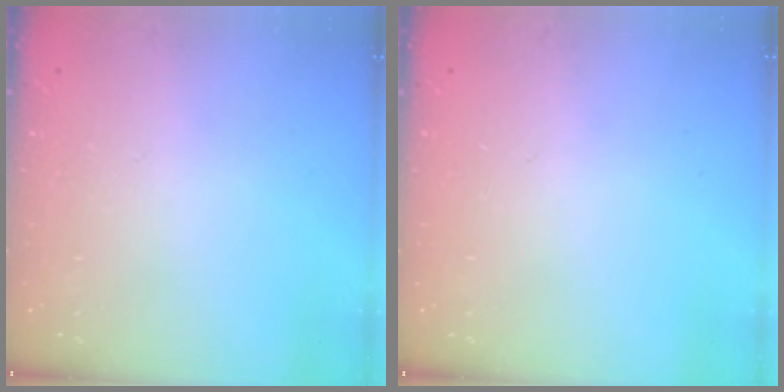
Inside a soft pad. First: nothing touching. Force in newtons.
{"total": 0.0}